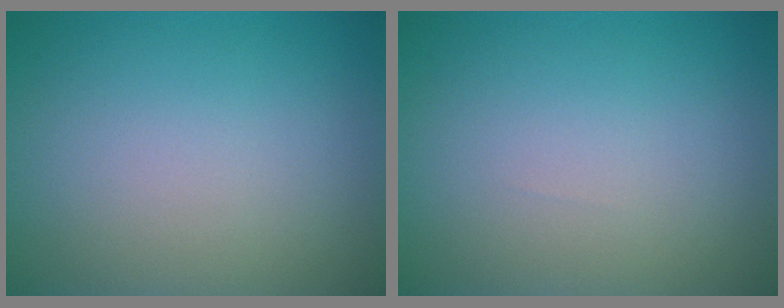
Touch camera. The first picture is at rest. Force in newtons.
{"total": 0.0}